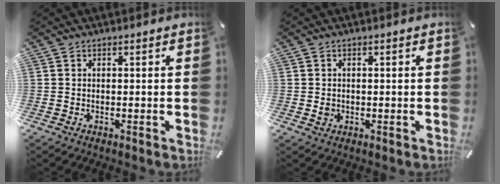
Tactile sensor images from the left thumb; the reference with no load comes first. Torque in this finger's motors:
{"motor_torque": [0.13, 0.32, -0.03, 0.08, -0.03]}